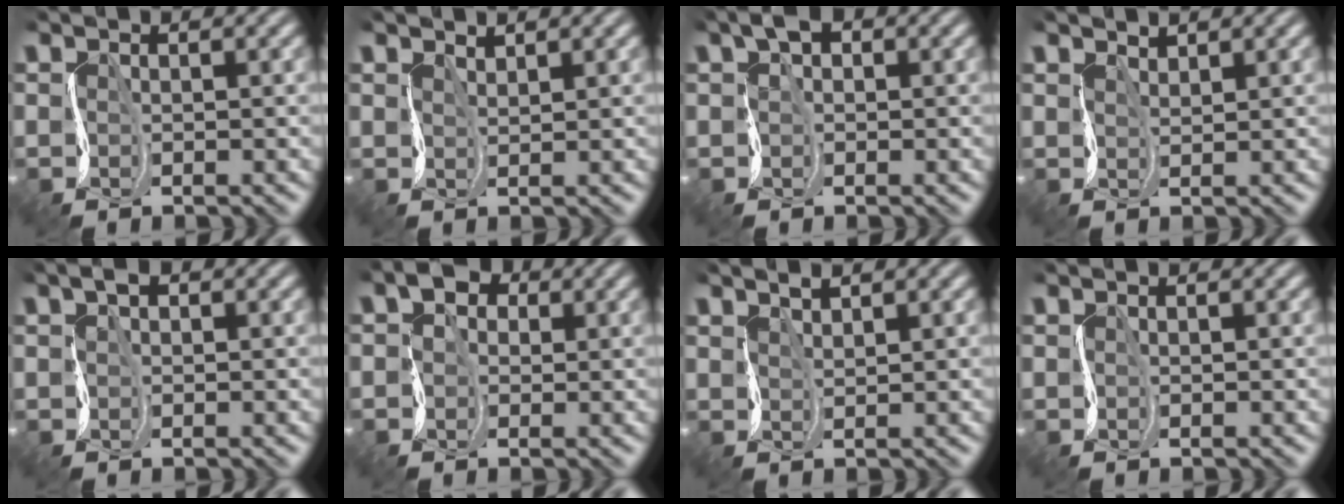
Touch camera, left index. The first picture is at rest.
{"total": 1.8, "force": [1.3, 0.7, 1.0], "torque": [-0.023, 0.002, 0.016]}
{"total": 3.0, "force": [0.7, 2.0, 2.1], "torque": [-0.039, 0.009, -0.003]}
{"total": 2.0, "force": [1.6, 0.7, 1.0], "torque": [-0.027, 0.001, 0.024]}
{"total": 2.0, "force": [0.4, 1.3, 1.5], "torque": [-0.027, 0.004, -0.002]}
{"total": 2.5, "force": [0.0, 2.0, 1.5], "torque": [-0.024, 0.001, -0.013]}
{"total": 1.8, "force": [1.0, 0.6, 1.3], "torque": [-0.026, 0.006, 0.008]}
{"total": 0.0}